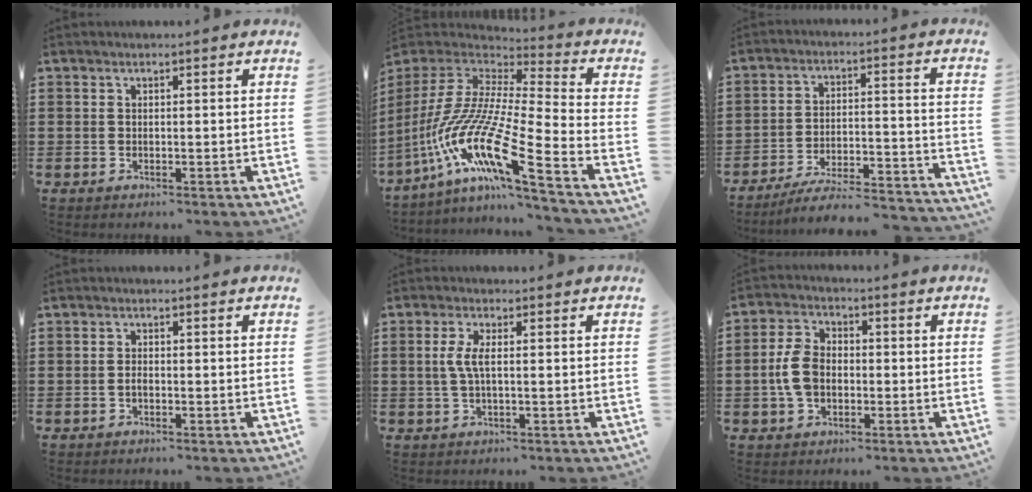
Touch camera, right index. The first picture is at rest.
{"total": 15.3, "force": [-9.1, 1.4, 12.3], "torque": [-0.275, -0.023, -0.182]}
{"total": 6.9, "force": [-5.8, 0.6, 3.6], "torque": [-0.052, -0.001, -0.114]}
{"total": 0.9, "force": [-0.4, 0.3, 0.8], "torque": [-0.018, -0.006, -0.006]}
{"total": 3.3, "force": [0.2, 0.3, 3.3], "torque": [-0.078, -0.007, -0.004]}
{"total": 5.7, "force": [-0.7, 3.6, 4.4], "torque": [-0.113, -0.001, -0.020]}